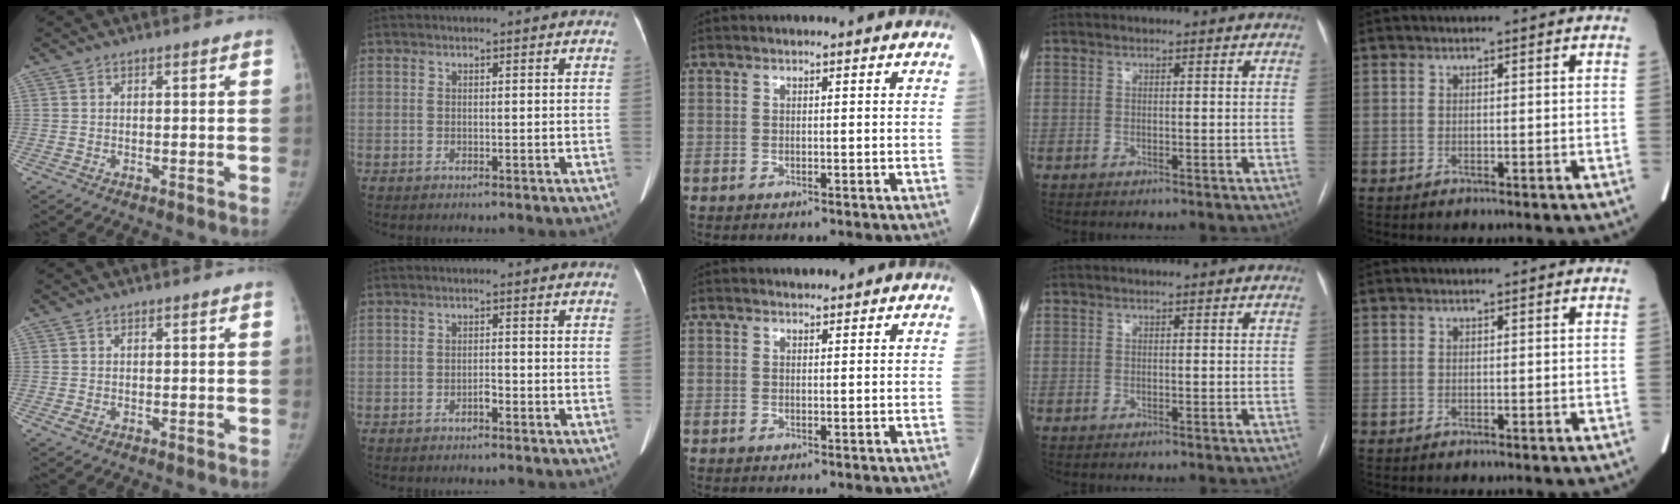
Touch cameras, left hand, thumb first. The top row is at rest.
{"thumb": {"total": 1.0, "force": [-0.1, 0.8, 0.6], "torque": [-0.018, -0.003, -0.001]}, "index": {"total": 1.4, "force": [-1.1, 0.4, 0.8], "torque": [-0.012, 0.003, -0.017]}, "middle": {"total": 1.3, "force": [1.2, 0.4, 0.3], "torque": [-0.010, 0.011, 0.020]}}